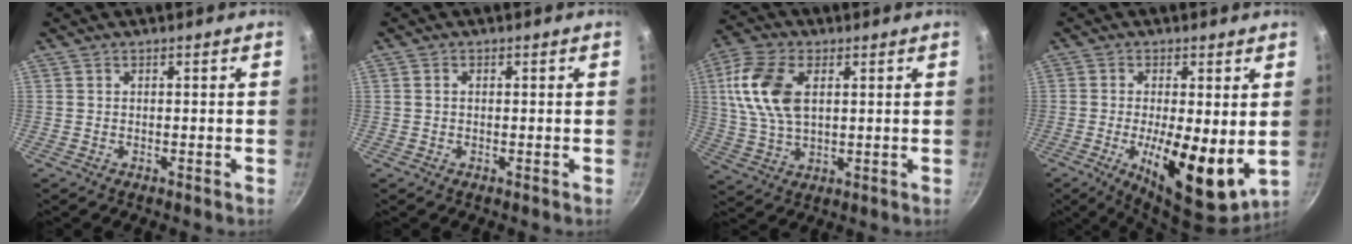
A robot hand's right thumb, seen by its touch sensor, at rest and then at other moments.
{"total": 0.8, "force": [0.0, 0.6, 0.6], "torque": [-0.010, 0.004, 0.000]}
{"total": 13.1, "force": [3.1, 7.6, 10.2], "torque": [-0.197, 0.001, 0.056]}
{"total": 13.0, "force": [-1.2, 4.5, 12.1], "torque": [-0.178, -0.020, -0.013]}